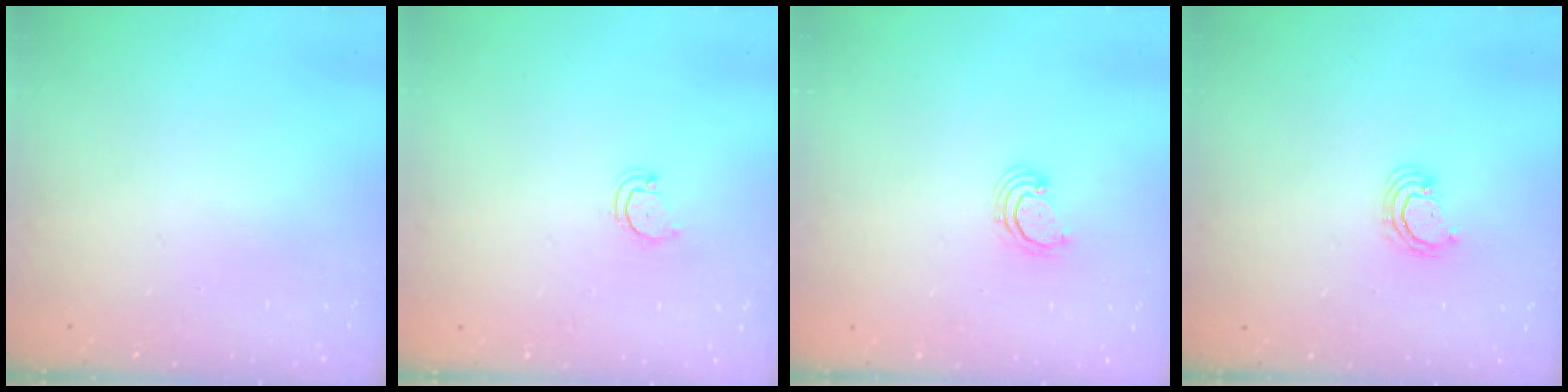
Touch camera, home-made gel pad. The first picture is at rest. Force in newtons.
{"total": 3.2, "press": 3.2, "slide": 0.3}
{"total": 2.7, "press": 2.7, "slide": 0.7}
{"total": 2.8, "press": 2.8, "slide": 0.3}